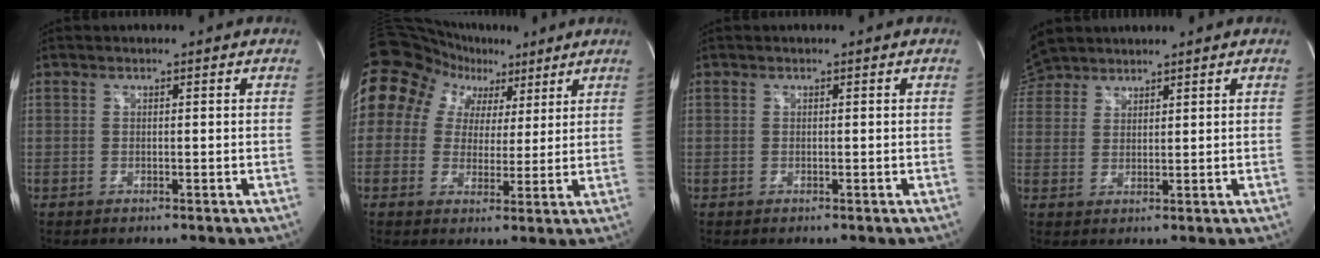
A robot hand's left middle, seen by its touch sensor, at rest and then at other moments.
{"total": 14.4, "force": [7.6, 11.5, 4.4], "torque": [-0.078, 0.072, 0.127]}
{"total": 0.0}
{"total": 5.6, "force": [5.2, 1.9, 0.6], "torque": [-0.026, 0.022, 0.110]}